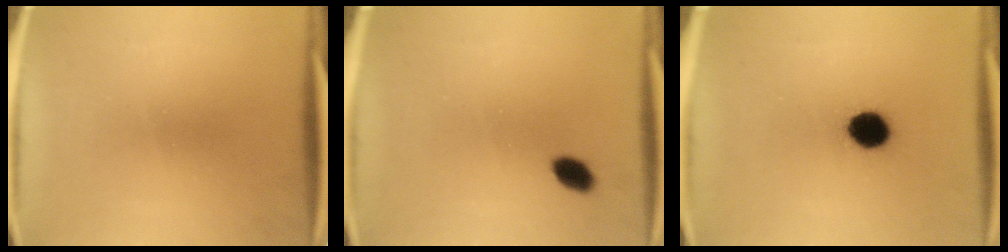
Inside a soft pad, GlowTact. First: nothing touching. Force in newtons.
{"total": 3.1}
{"total": 8.0}